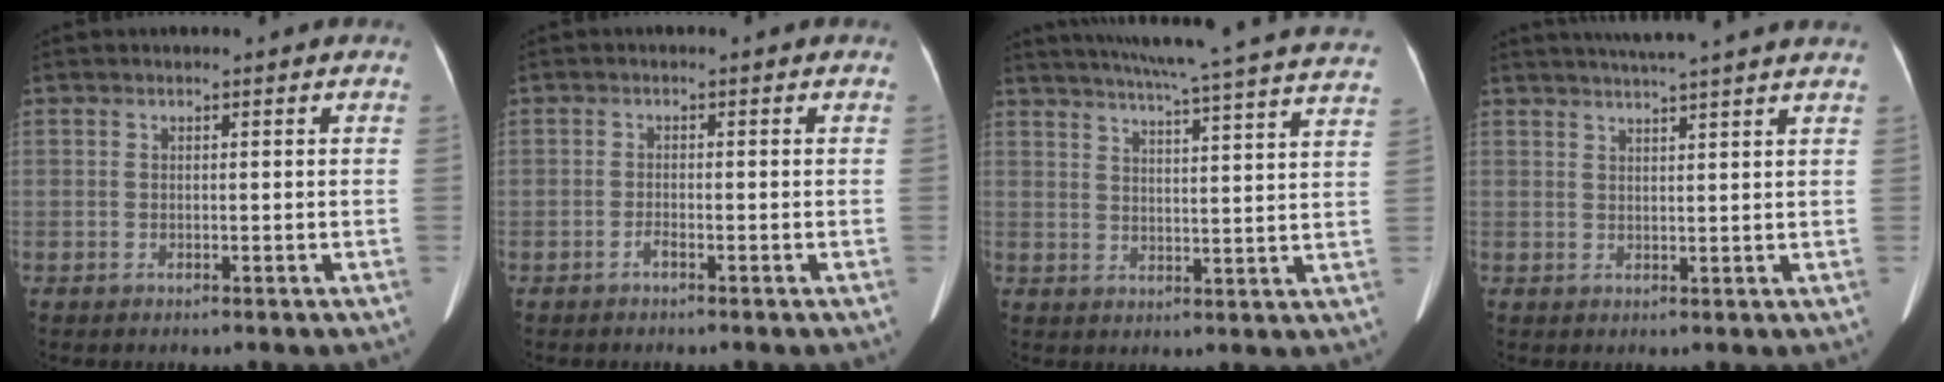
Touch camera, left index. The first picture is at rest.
{"total": 1.0, "force": [-0.8, 0.0, 0.5], "torque": [-0.015, -0.001, -0.015]}
{"total": 27.3, "force": [24.6, -0.1, 11.8], "torque": [-0.191, -0.044, 0.297]}
{"total": 10.8, "force": [9.4, -0.8, 5.3], "torque": [-0.085, 0.023, 0.113]}